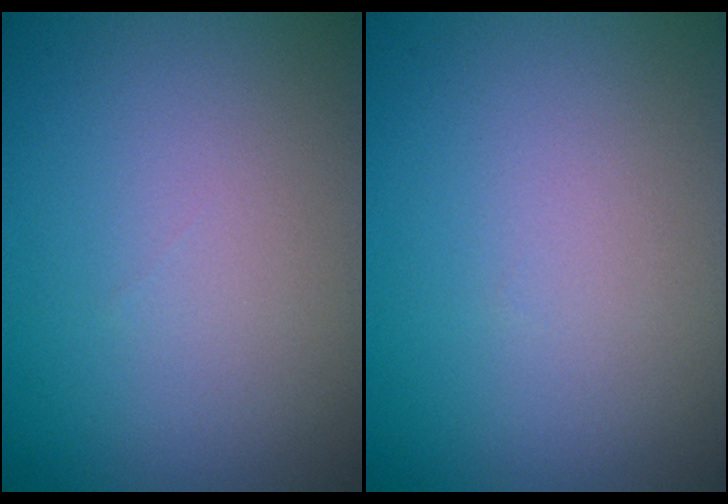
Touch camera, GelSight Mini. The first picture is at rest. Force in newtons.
{"total": 0.0}